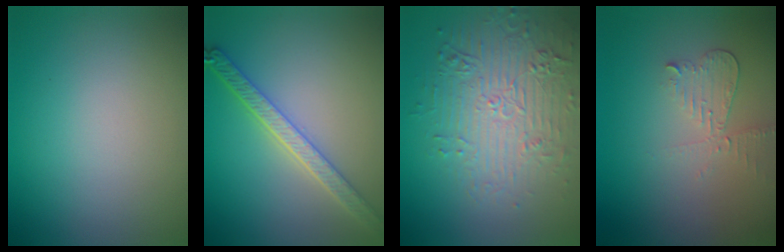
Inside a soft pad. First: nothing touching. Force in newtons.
{"total": 4.2, "press": 3.4, "slide": 2.4}
{"total": 4.8, "press": 4.2, "slide": 2.4}
{"total": 2.2, "press": 2.2, "slide": 0.2}